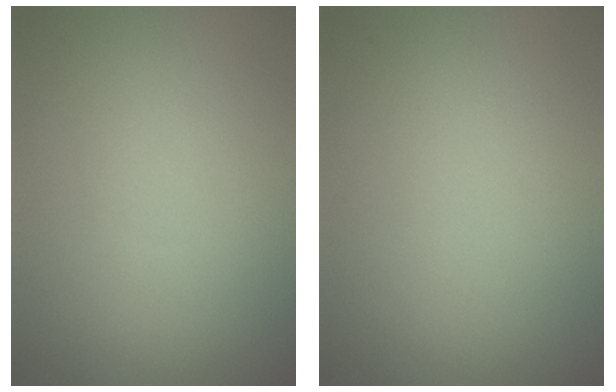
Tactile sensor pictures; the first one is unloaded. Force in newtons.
{"total": 0.0}